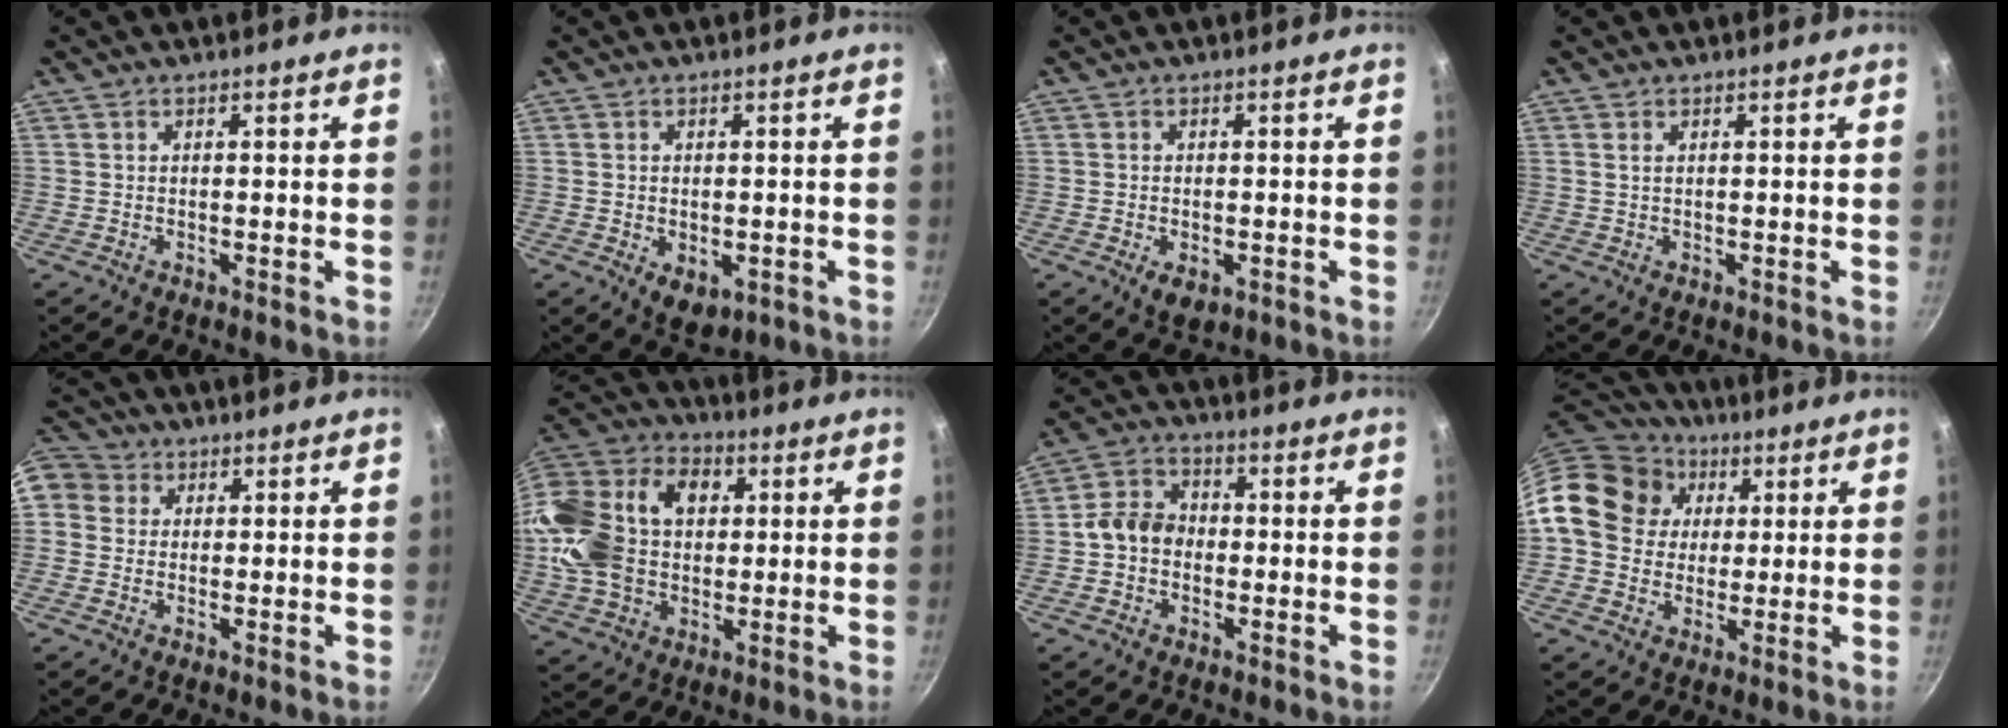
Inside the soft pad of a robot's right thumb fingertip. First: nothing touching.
{"total": 5.5, "force": [-1.3, 3.6, 3.9], "torque": [-0.045, -0.005, -0.009]}
{"total": 3.9, "force": [-1.3, 2.4, 2.9], "torque": [-0.039, -0.005, -0.014]}
{"total": 0.8, "force": [0.3, 0.4, 0.6], "torque": [-0.011, 0.001, 0.006]}
{"total": 10.2, "force": [2.2, 9.0, 4.1], "torque": [-0.075, 0.025, 0.027]}
{"total": 22.9, "force": [3.1, 16.9, 15.1], "torque": [-0.281, 0.035, 0.051]}
{"total": 7.4, "force": [-0.8, 6.0, 4.2], "torque": [-0.050, 0.023, -0.028]}
{"total": 16.3, "force": [4.3, 13.7, 7.9], "torque": [-0.117, 0.011, 0.065]}